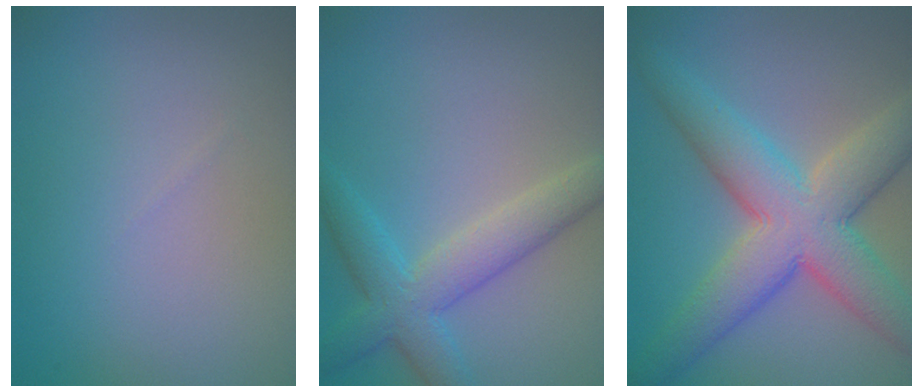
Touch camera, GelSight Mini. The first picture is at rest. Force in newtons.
{"total": 4.8, "press": 4.8, "slide": 0.2}
{"total": 9.2, "press": 9.2, "slide": 0.4}